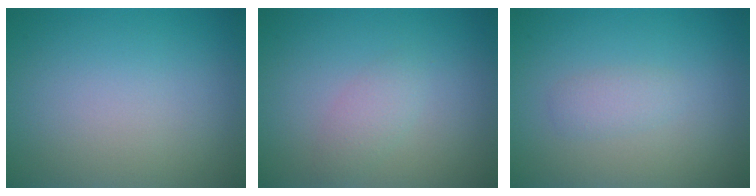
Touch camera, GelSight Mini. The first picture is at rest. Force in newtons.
{"total": 1.5, "press": 1.5, "slide": 0.1}
{"total": 1.2, "press": 1.2, "slide": 0.1}